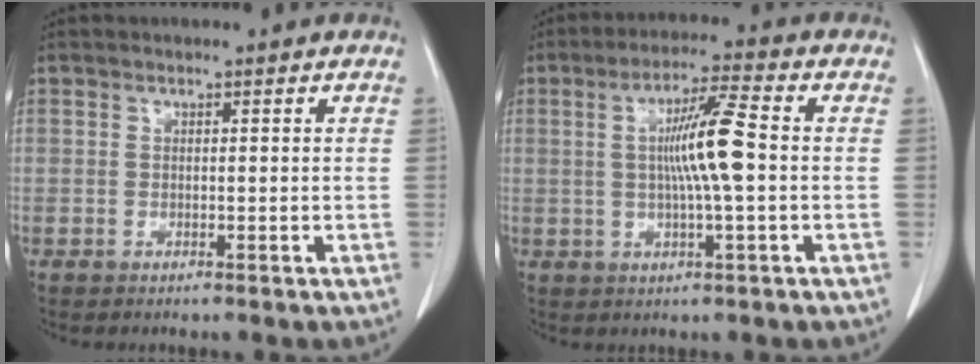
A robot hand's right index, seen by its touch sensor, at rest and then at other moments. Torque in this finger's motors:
{"motor_torque": [1.19, -0.19, 0.74, 0.18]}